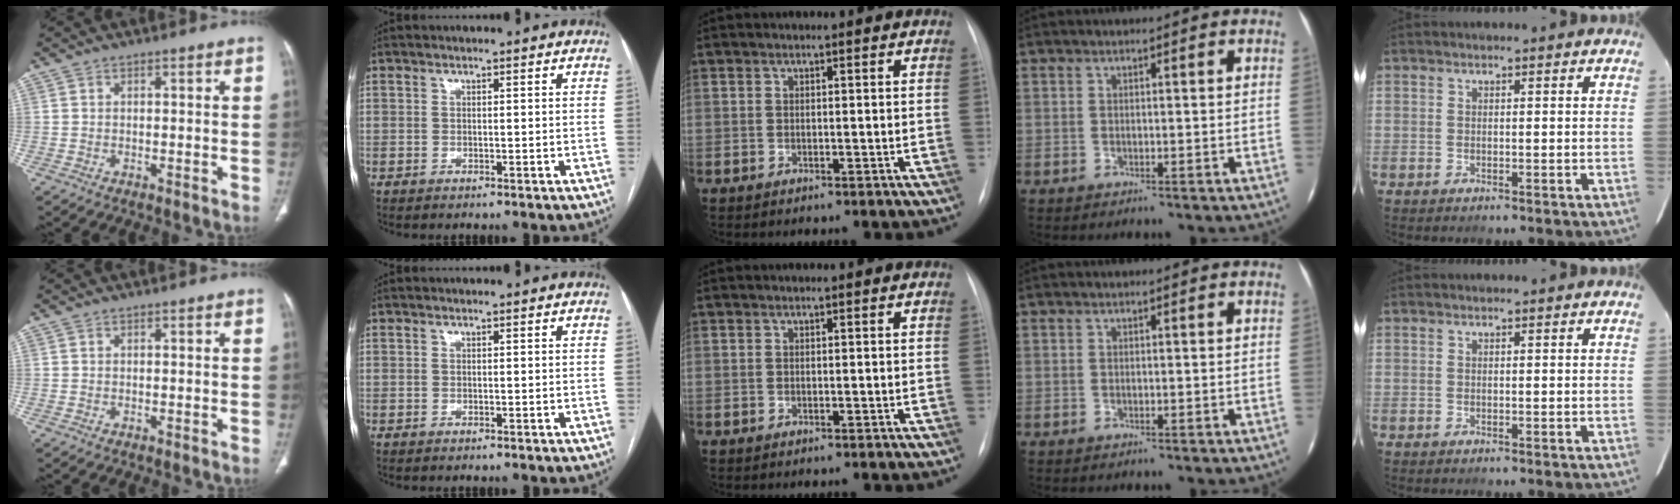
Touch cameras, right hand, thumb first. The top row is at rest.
{}